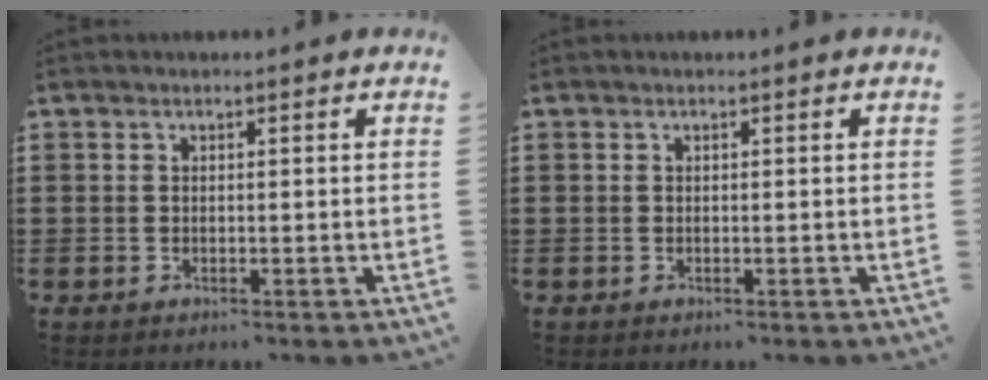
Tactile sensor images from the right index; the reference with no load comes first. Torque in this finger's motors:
{"motor_torque": [0.00, 0.00, 0.00, 0.00]}